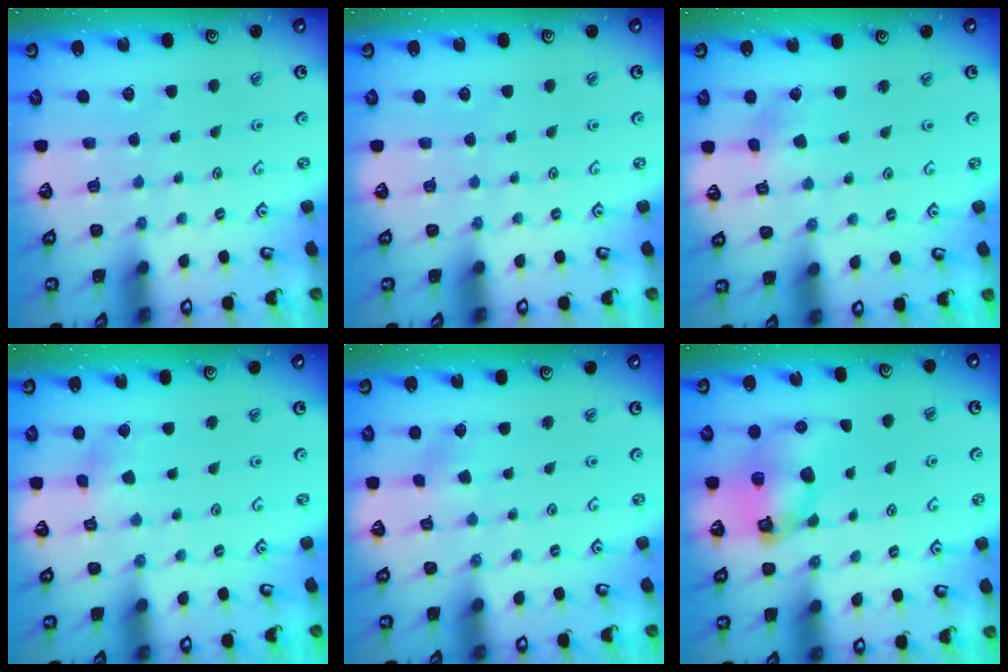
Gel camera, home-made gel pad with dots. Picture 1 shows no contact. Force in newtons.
{"total": 0.0}
{"total": 1.9, "press": 1.9, "slide": 0.3}
{"total": 2.8, "press": 2.8, "slide": 0.3}
{"total": 1.9, "press": 1.9, "slide": 0.2}
{"total": 11.1, "press": 11.0, "slide": 1.5}